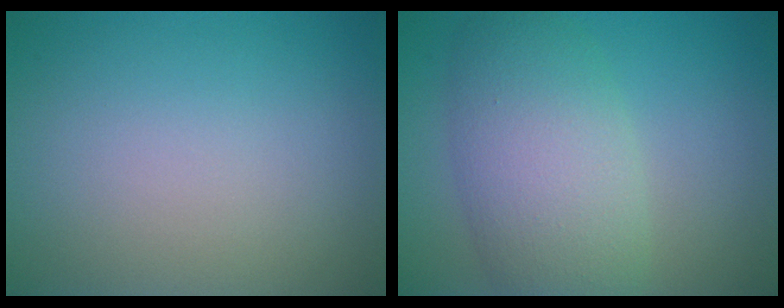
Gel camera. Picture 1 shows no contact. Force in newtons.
{"total": 7.1, "press": 7.1, "slide": 0.4}